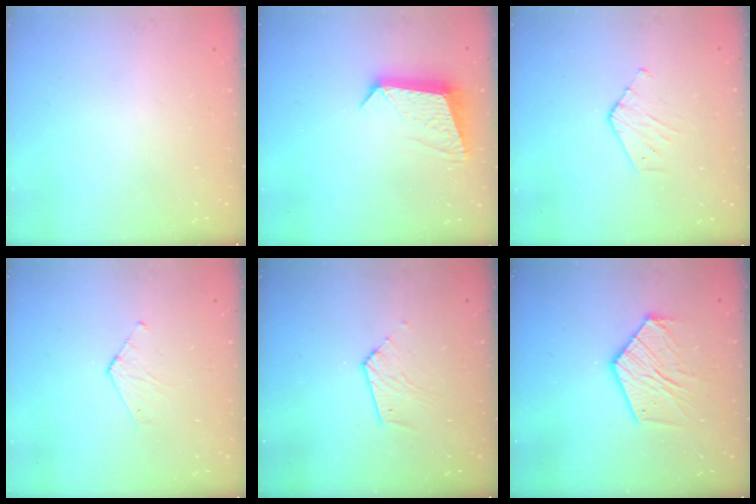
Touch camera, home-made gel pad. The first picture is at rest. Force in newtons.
{"total": 10.4, "press": 10.4, "slide": 0.3}
{"total": 3.3, "press": 3.3, "slide": 0.3}
{"total": 3.3, "press": 3.2, "slide": 0.3}
{"total": 5.1, "press": 5.1, "slide": 0.5}
{"total": 13.4, "press": 13.4, "slide": 1.2}